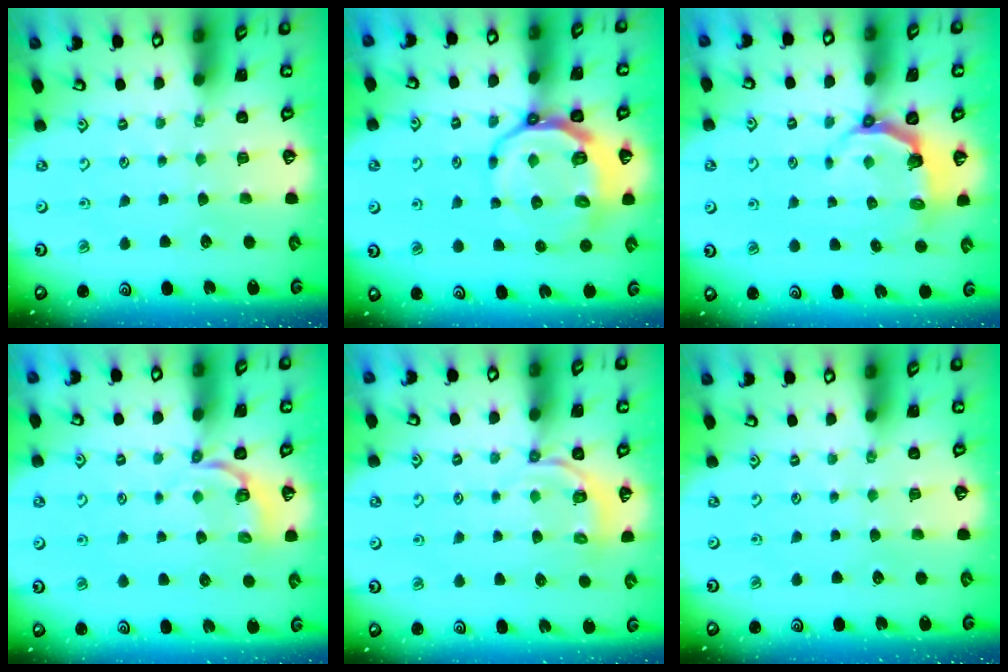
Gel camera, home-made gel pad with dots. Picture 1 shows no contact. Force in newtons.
{"total": 11.6, "press": 11.1, "slide": 3.5}
{"total": 4.1, "press": 2.6, "slide": 3.2}
{"total": 3.8, "press": 2.8, "slide": 2.5}
{"total": 4.4, "press": 3.8, "slide": 2.1}
{"total": 0.0}